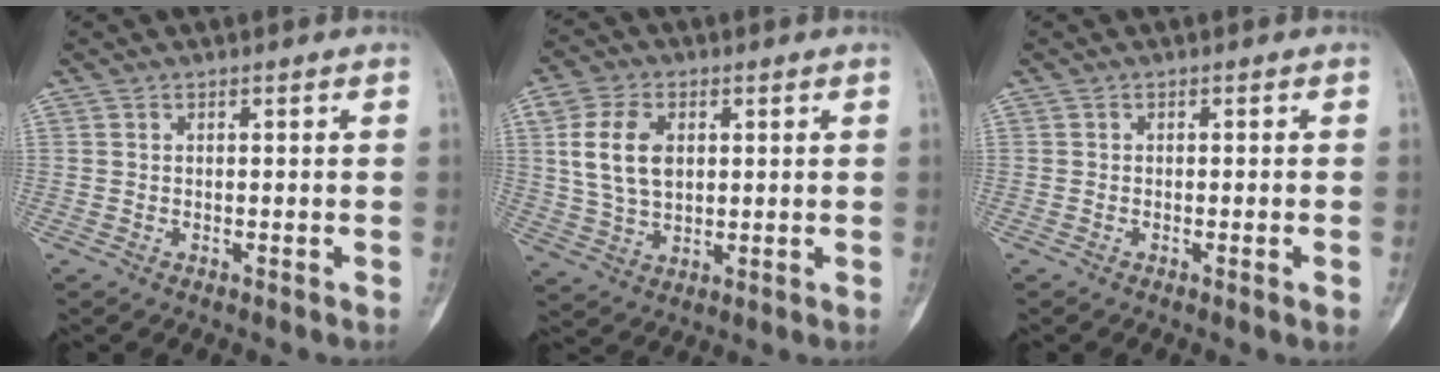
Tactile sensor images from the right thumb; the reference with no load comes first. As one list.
[{"total": 9.8, "force": [2.1, 6.5, 7.1], "torque": [-0.132, 0.001, 0.048]}, {"total": 1.6, "force": [-0.5, 0.0, 1.5], "torque": [-0.025, -0.003, -0.006]}]